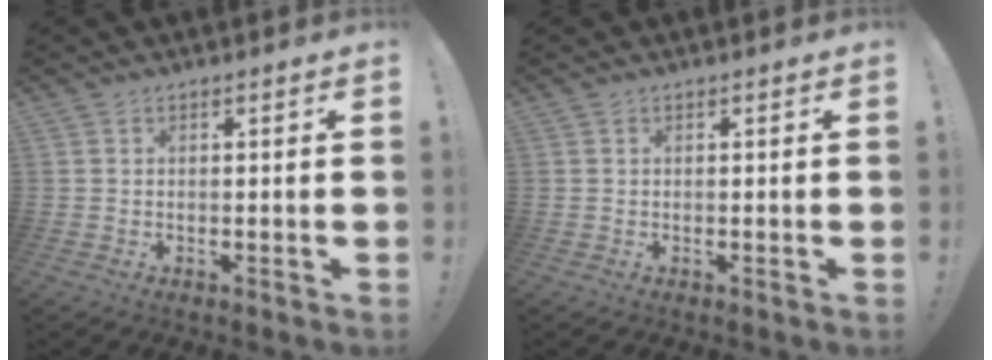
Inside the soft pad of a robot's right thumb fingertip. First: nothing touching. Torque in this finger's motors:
{"motor_torque": [-0.20, 0.01, -0.27, -0.10, 0.00]}